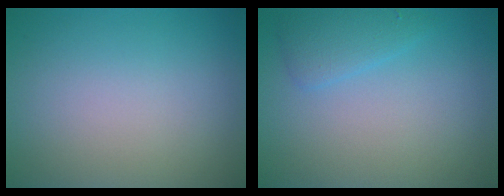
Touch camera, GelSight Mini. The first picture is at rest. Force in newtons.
{"total": 1.9, "press": 1.9, "slide": 0.1}